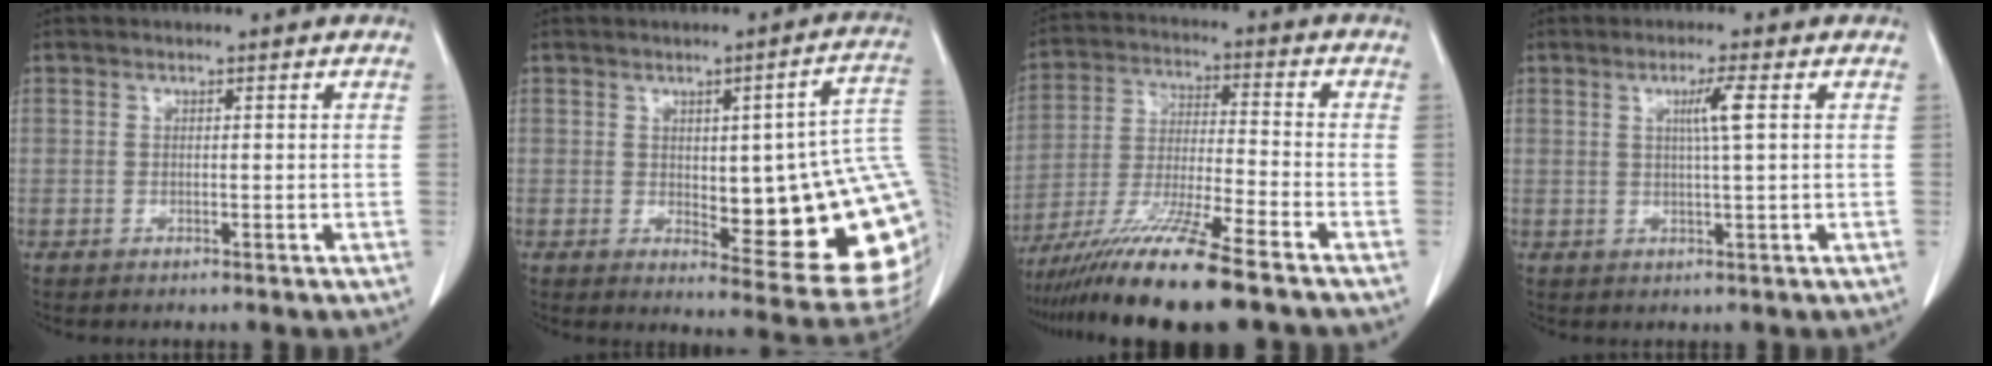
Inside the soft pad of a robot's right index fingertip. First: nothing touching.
{"total": 20.1, "force": [1.1, 4.9, 19.4], "torque": [-0.166, 0.005, 0.026]}
{"total": 14.0, "force": [-10.6, -0.7, 9.1], "torque": [-0.171, -0.035, -0.189]}
{"total": 3.6, "force": [1.0, -0.6, 3.4], "torque": [-0.061, -0.003, 0.015]}